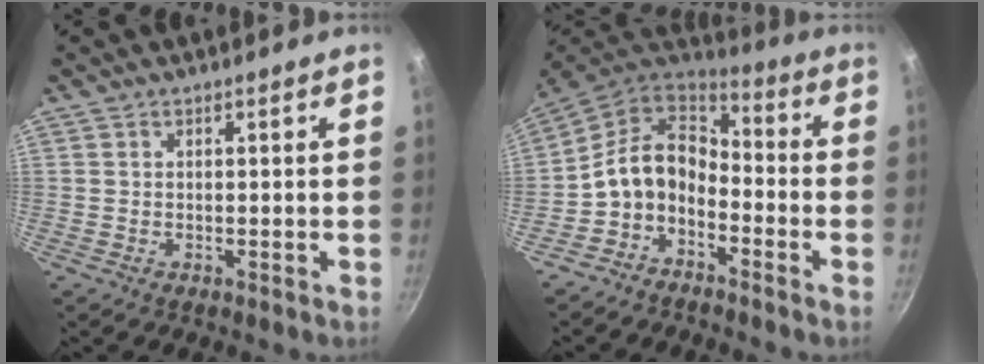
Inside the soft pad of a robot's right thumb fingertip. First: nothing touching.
{"total": 11.0, "force": [-4.5, 7.9, 6.3], "torque": [-0.091, 0.082, -0.096]}